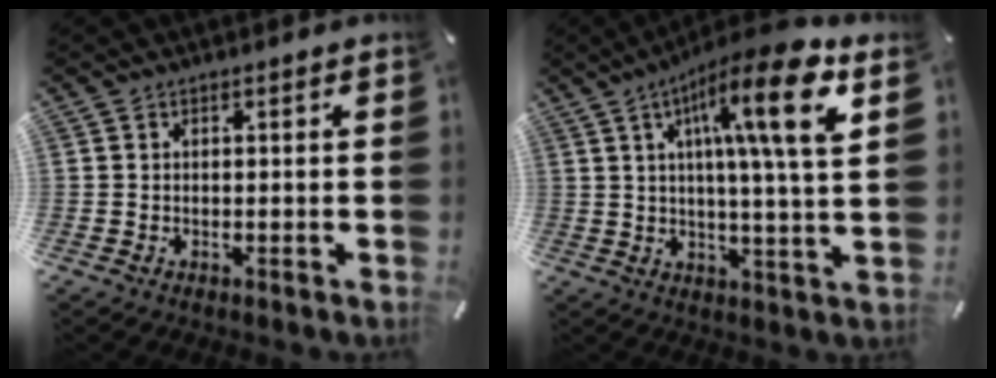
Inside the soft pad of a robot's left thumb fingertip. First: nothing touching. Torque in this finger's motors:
{"motor_torque": [2.50, 2.52, 2.05, -0.71, 0.24]}